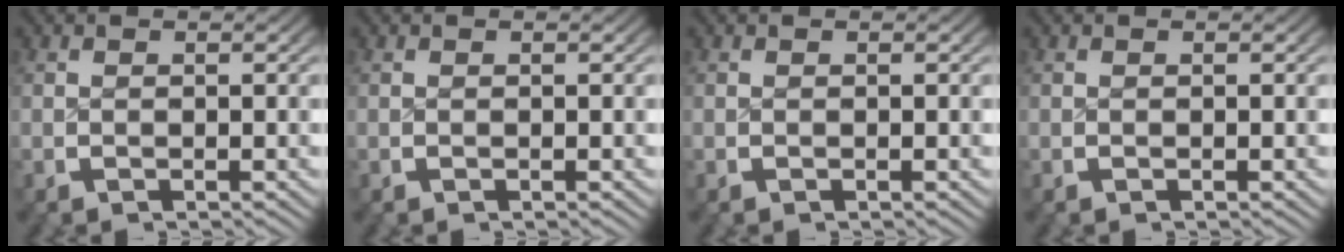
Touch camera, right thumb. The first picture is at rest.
{"total": 0.0}
{"total": 0.0}
{"total": 0.0}